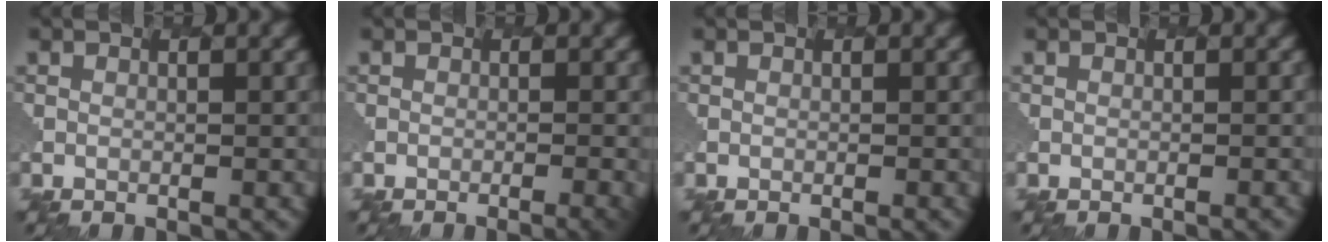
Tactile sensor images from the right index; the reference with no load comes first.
{"total": 2.2, "force": [-1.0, 0.6, 1.8], "torque": [-0.016, 0.005, -0.016]}
{"total": 0.0}
{"total": 0.6, "force": [-0.3, 0.2, 0.4], "torque": [0.001, 0.005, -0.005]}